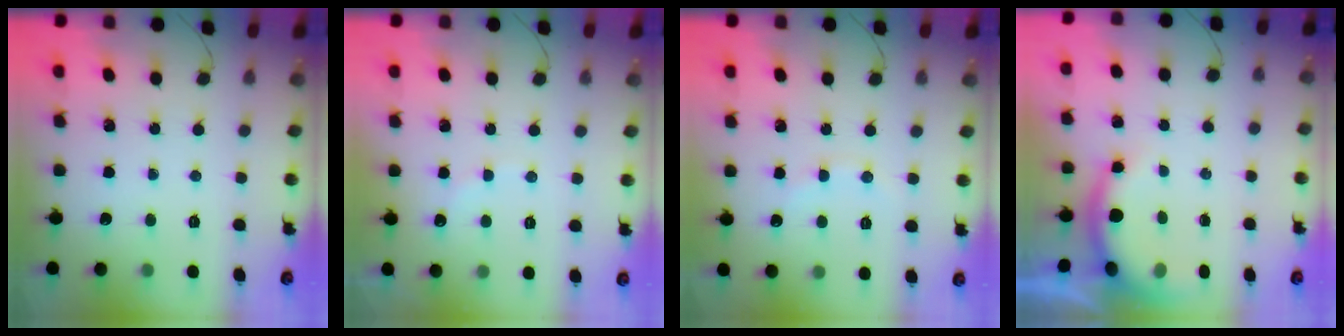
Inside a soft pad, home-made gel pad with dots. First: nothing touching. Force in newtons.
{"total": 5.8, "press": 5.7, "slide": 1.1}
{"total": 5.1, "press": 4.9, "slide": 1.3}
{"total": 6.4, "press": 6.4, "slide": 0.5}